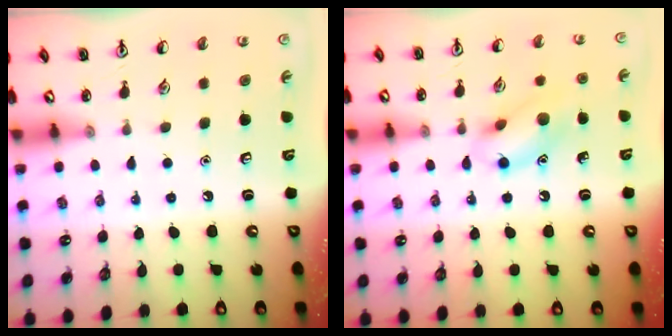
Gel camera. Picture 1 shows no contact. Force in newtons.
{"total": 10.8, "press": 10.8, "slide": 0.6}